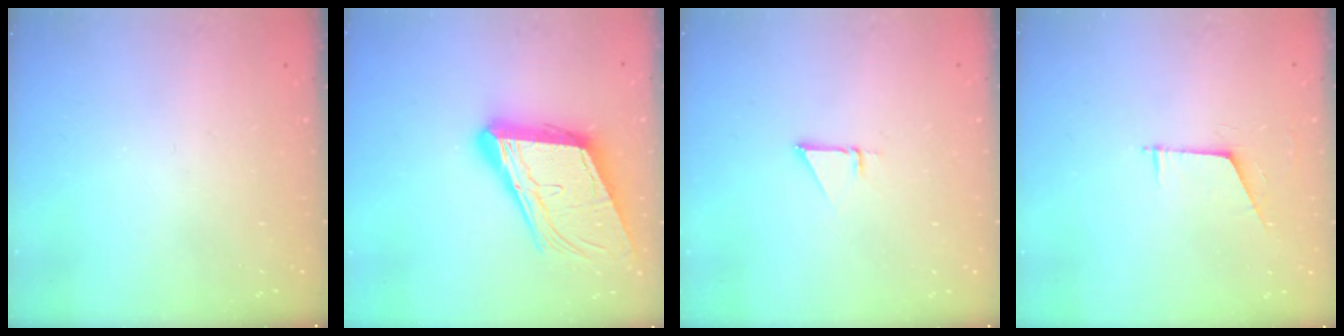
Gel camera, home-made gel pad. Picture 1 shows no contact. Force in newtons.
{"total": 20.4, "press": 20.0, "slide": 3.9}
{"total": 1.4, "press": 1.4, "slide": 0.0}
{"total": 5.7, "press": 5.7, "slide": 0.3}